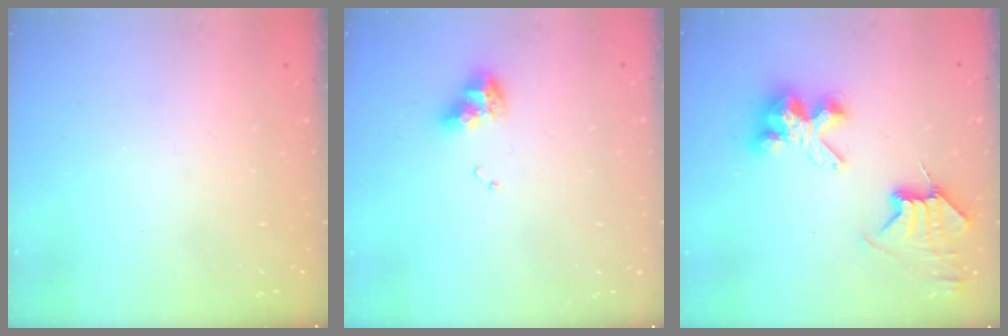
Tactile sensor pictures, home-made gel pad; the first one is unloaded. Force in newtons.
{"total": 10.1, "press": 10.1, "slide": 1.0}
{"total": 8.6, "press": 8.5, "slide": 1.1}